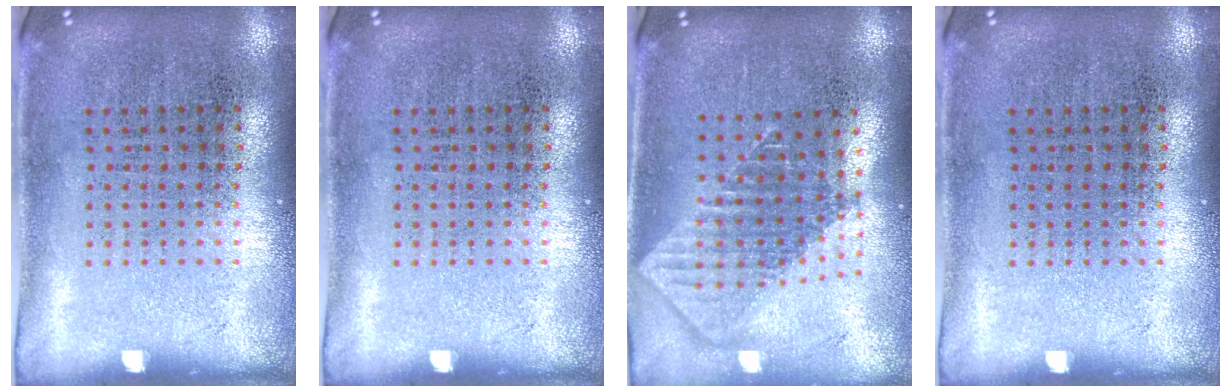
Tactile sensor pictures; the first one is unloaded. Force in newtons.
{"total": 0.0}
{"total": 1.9, "press": 1.5, "slide": 1.2}
{"total": 0.0}